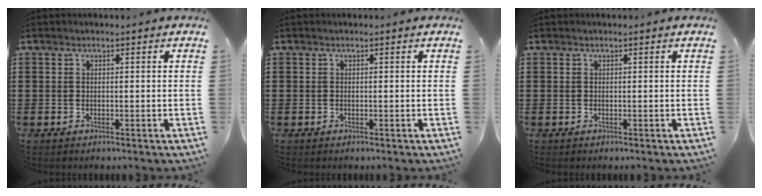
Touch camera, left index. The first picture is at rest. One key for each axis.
{"total": 0.0}
{"total": 0.0}